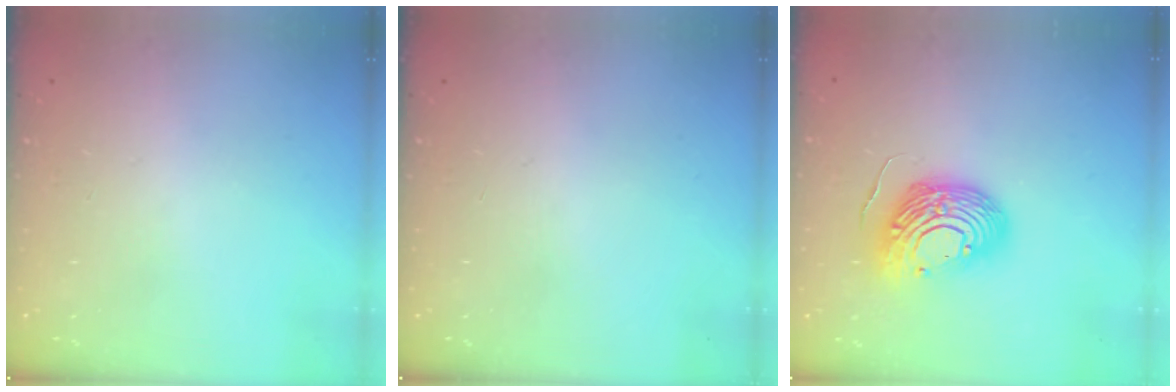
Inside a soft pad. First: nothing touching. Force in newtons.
{"total": 0.0}
{"total": 14.0, "press": 13.9, "slide": 2.3}